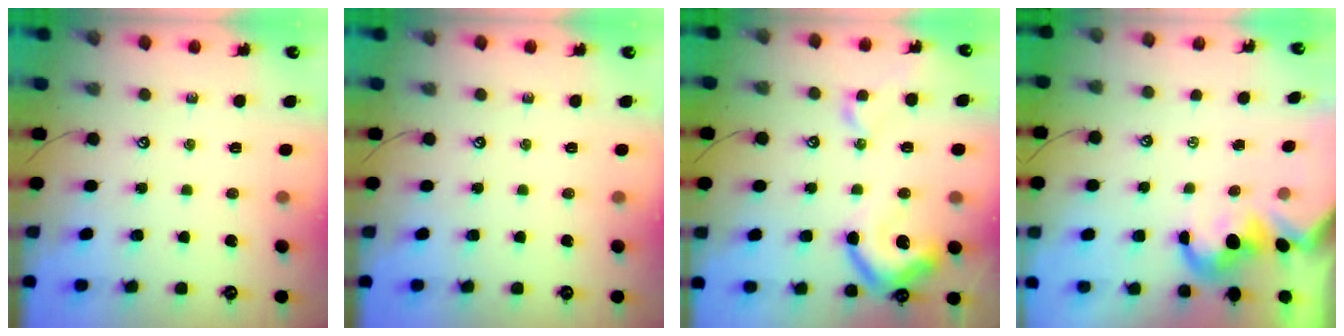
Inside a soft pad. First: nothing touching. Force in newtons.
{"total": 0.0}
{"total": 13.1, "press": 13.0, "slide": 1.7}
{"total": 1.4, "press": 1.1, "slide": 0.8}